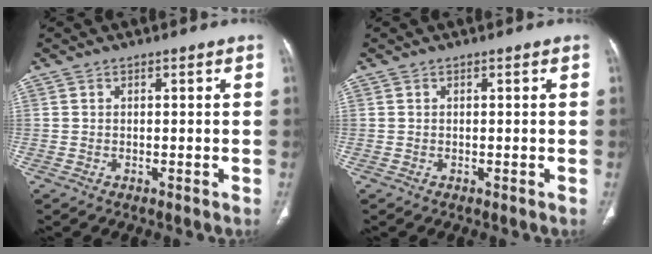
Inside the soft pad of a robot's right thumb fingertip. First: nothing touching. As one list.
[{"total": 0.0}]